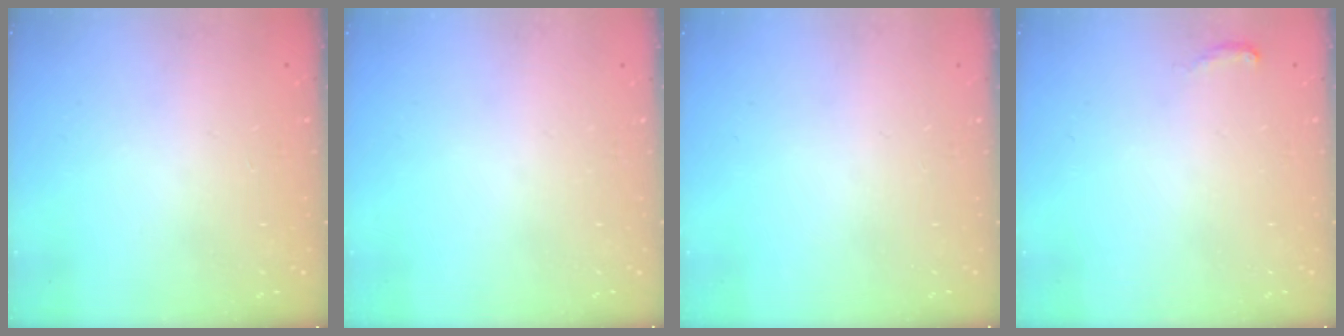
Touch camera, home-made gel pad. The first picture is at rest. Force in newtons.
{"total": 0.0}
{"total": 0.0}
{"total": 3.6, "press": 3.3, "slide": 1.4}